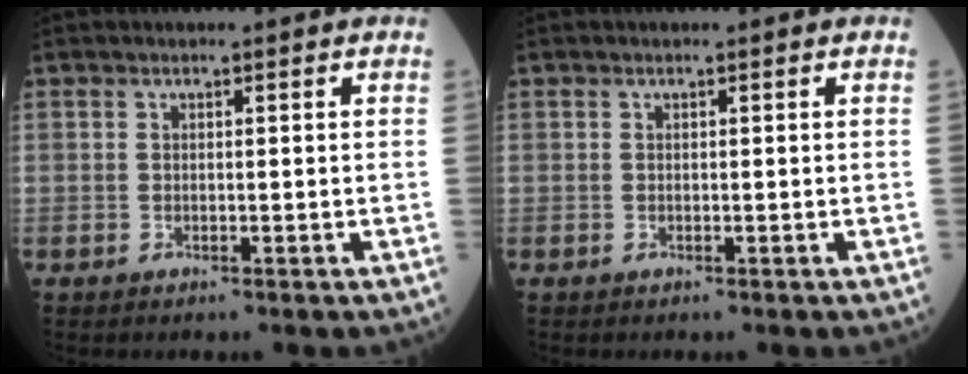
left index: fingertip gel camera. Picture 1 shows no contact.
{"total": 0.0}